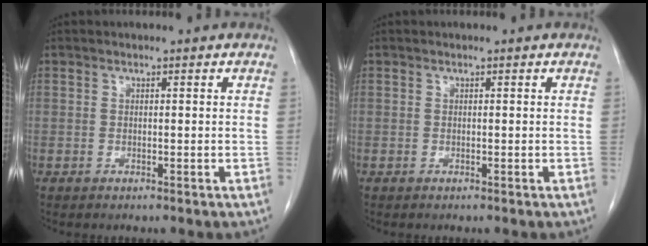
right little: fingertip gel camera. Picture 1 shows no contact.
{"total": 0.0}